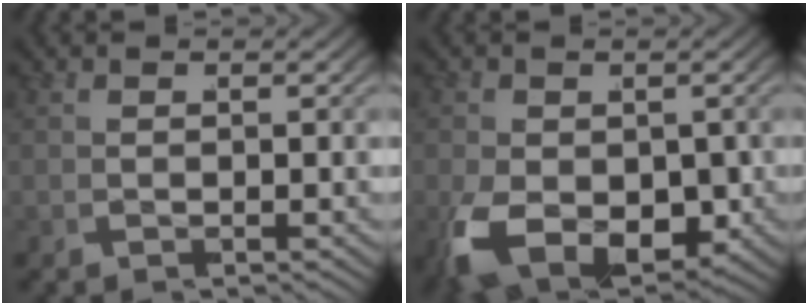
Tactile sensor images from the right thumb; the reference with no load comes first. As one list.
[{"total": 9.0, "force": [-3.3, 6.2, 5.7], "torque": [-0.140, -0.051, -0.033]}]